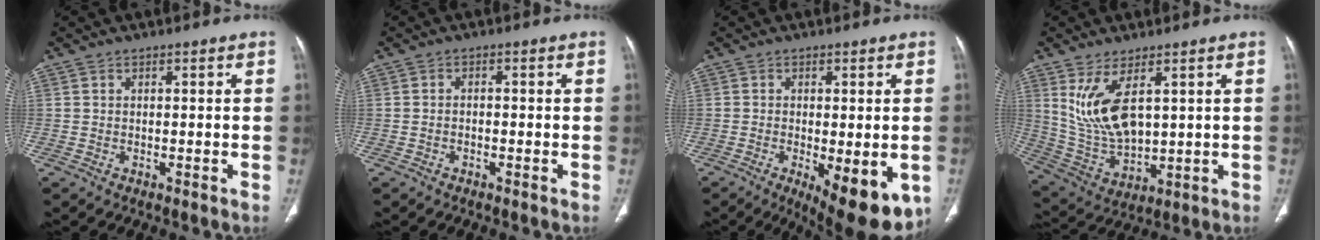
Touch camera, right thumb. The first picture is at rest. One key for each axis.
{"total": 1.0, "fx": -0.4, "fy": 0.6, "fz": 0.6, "tx": -0.010, "ty": 0.006, "tz": -0.009}
{"total": 12.5, "fx": -4.3, "fy": 4.6, "fz": 10.8, "tx": -0.135, "ty": -0.018, "tz": -0.052}
{"total": 11.6, "fx": 4.3, "fy": 5.3, "fz": 9.3, "tx": -0.177, "ty": -0.027, "tz": 0.104}